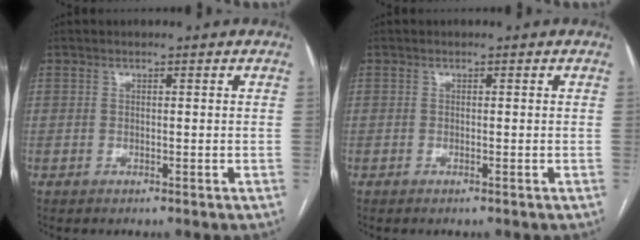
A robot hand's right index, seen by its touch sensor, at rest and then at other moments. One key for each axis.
{"total": 0.0}